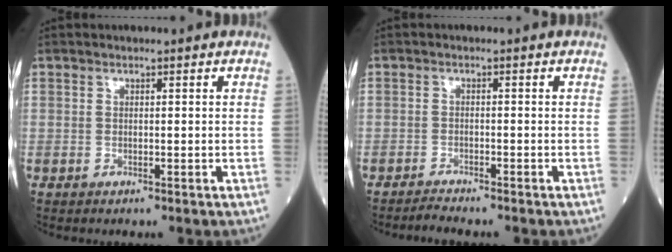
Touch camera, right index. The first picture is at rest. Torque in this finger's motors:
{"motor_torque": [0.06, -0.11, 0.06, -0.01]}